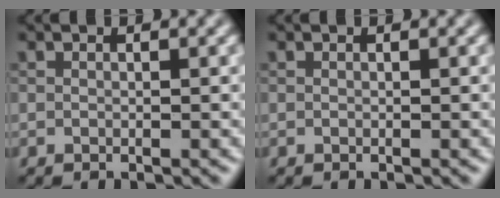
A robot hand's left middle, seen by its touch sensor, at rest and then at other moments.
{"total": 0.0}